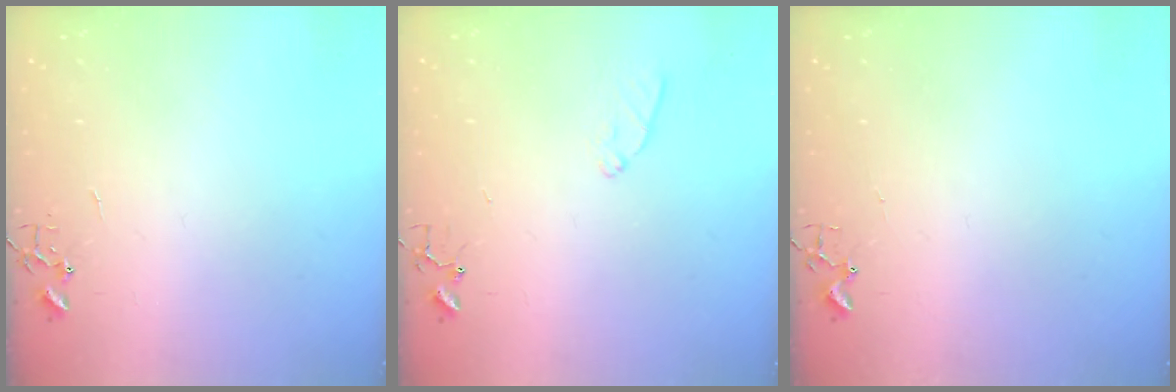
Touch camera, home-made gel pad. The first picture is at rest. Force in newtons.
{"total": 5.7, "press": 5.7, "slide": 0.6}
{"total": 1.7, "press": 1.6, "slide": 0.2}